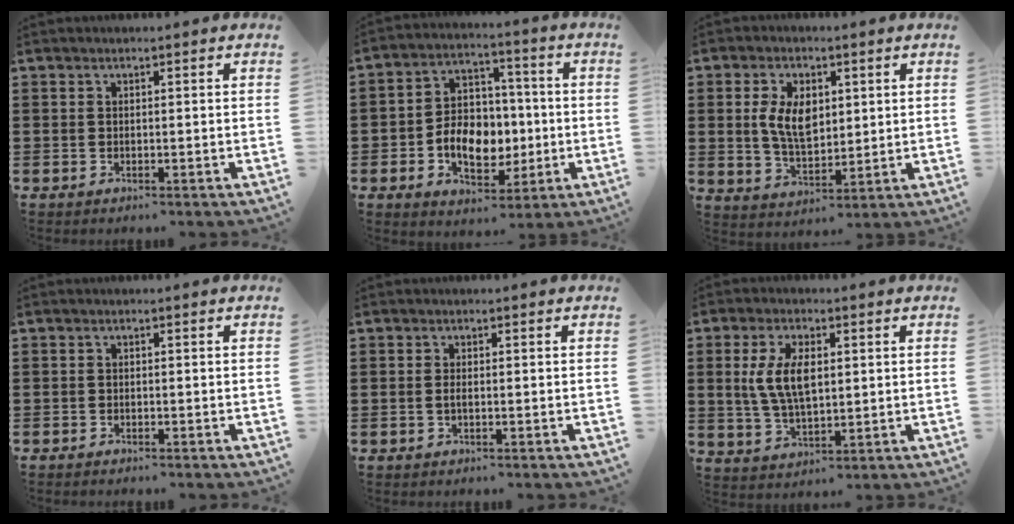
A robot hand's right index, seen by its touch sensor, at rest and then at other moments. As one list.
[{"total": 8.4, "force": [-1.6, 6.3, 5.4], "torque": [-0.102, 0.007, -0.029]}, {"total": 7.1, "force": [1.6, 4.1, 5.6], "torque": [-0.118, 0.007, 0.024]}, {"total": 0.6, "force": [-0.6, 0.1, 0.0], "torque": [-0.001, 0.000, -0.013]}, {"total": 0.8, "force": [-0.3, 0.2, 0.7], "torque": [-0.013, 0.000, -0.006]}, {"total": 7.3, "force": [1.1, 3.4, 6.3], "torque": [-0.140, 0.006, 0.014]}]